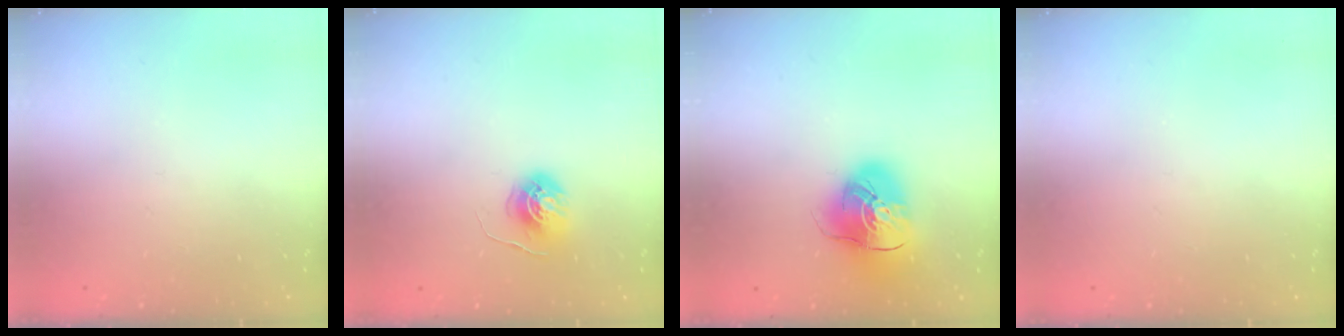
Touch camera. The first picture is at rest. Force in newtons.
{"total": 5.5, "press": 5.5, "slide": 0.3}
{"total": 13.4, "press": 13.3, "slide": 2.0}
{"total": 0.0}